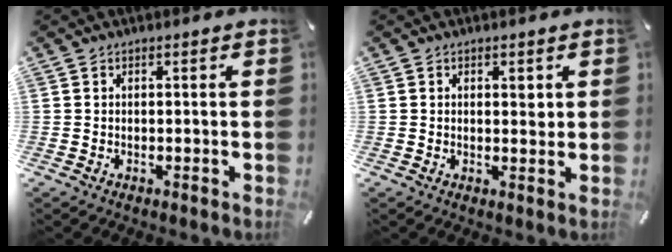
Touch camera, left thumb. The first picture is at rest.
{"total": 1.9, "force": [0.9, 1.0, 1.3], "torque": [-0.003, -0.009, 0.010]}